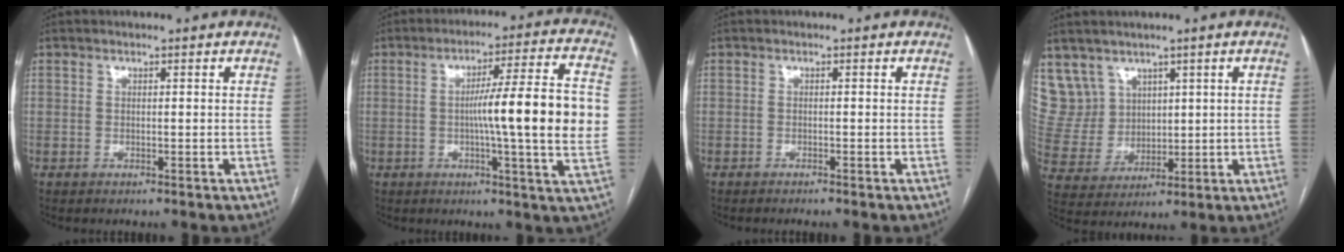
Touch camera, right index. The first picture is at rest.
{"total": 15.5, "force": [-0.3, -0.5, 15.5], "torque": [-0.225, 0.006, -0.011]}
{"total": 1.2, "force": [-1.0, -0.3, 0.6], "torque": [-0.009, 0.004, -0.015]}
{"total": 8.6, "force": [5.4, 6.7, 0.4], "torque": [-0.019, 0.029, 0.128]}